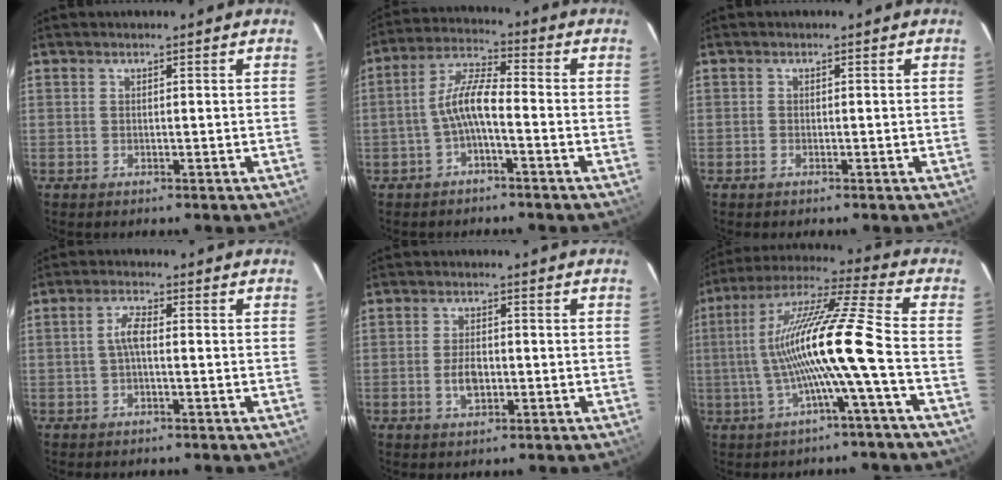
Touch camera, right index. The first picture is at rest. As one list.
[{"total": 6.6, "force": [-2.5, 1.6, 5.9], "torque": [-0.132, 0.018, -0.047]}, {"total": 0.7, "force": [-0.5, 0.4, 0.2], "torque": [-0.003, 0.002, -0.012]}, {"total": 3.1, "force": [-0.3, 1.0, 3.0], "torque": [-0.062, 0.009, -0.006]}, {"total": 4.1, "force": [-1.1, 2.3, 3.2], "torque": [-0.064, -0.001, -0.015]}, {"total": 15.4, "force": [-3.3, -1.5, 15.0], "torque": [-0.269, 0.002, -0.061]}]